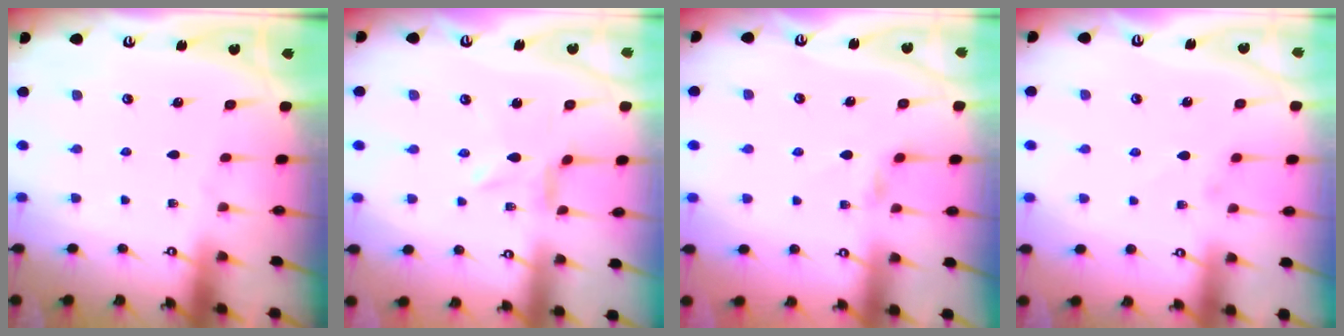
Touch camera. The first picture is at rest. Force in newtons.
{"total": 2.7, "press": 2.7, "slide": 0.4}
{"total": 2.8, "press": 2.7, "slide": 0.5}
{"total": 1.1, "press": 1.0, "slide": 0.3}